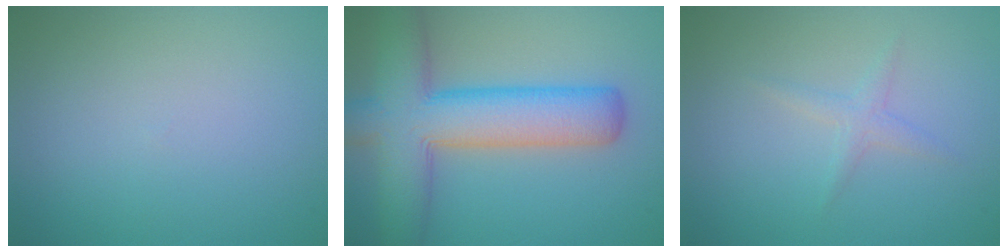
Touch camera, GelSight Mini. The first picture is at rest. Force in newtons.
{"total": 9.8, "press": 9.8, "slide": 0.3}
{"total": 1.2, "press": 1.2, "slide": 0.0}